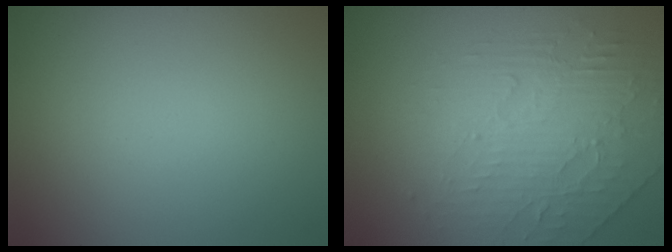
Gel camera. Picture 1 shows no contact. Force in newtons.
{"total": 2.8, "press": 2.3, "slide": 1.6}